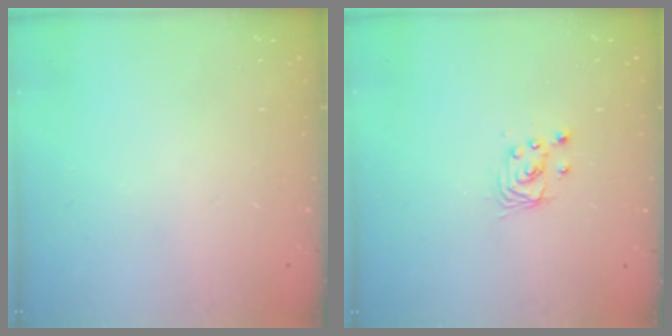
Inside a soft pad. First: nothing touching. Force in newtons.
{"total": 2.9, "press": 2.9, "slide": 0.0}